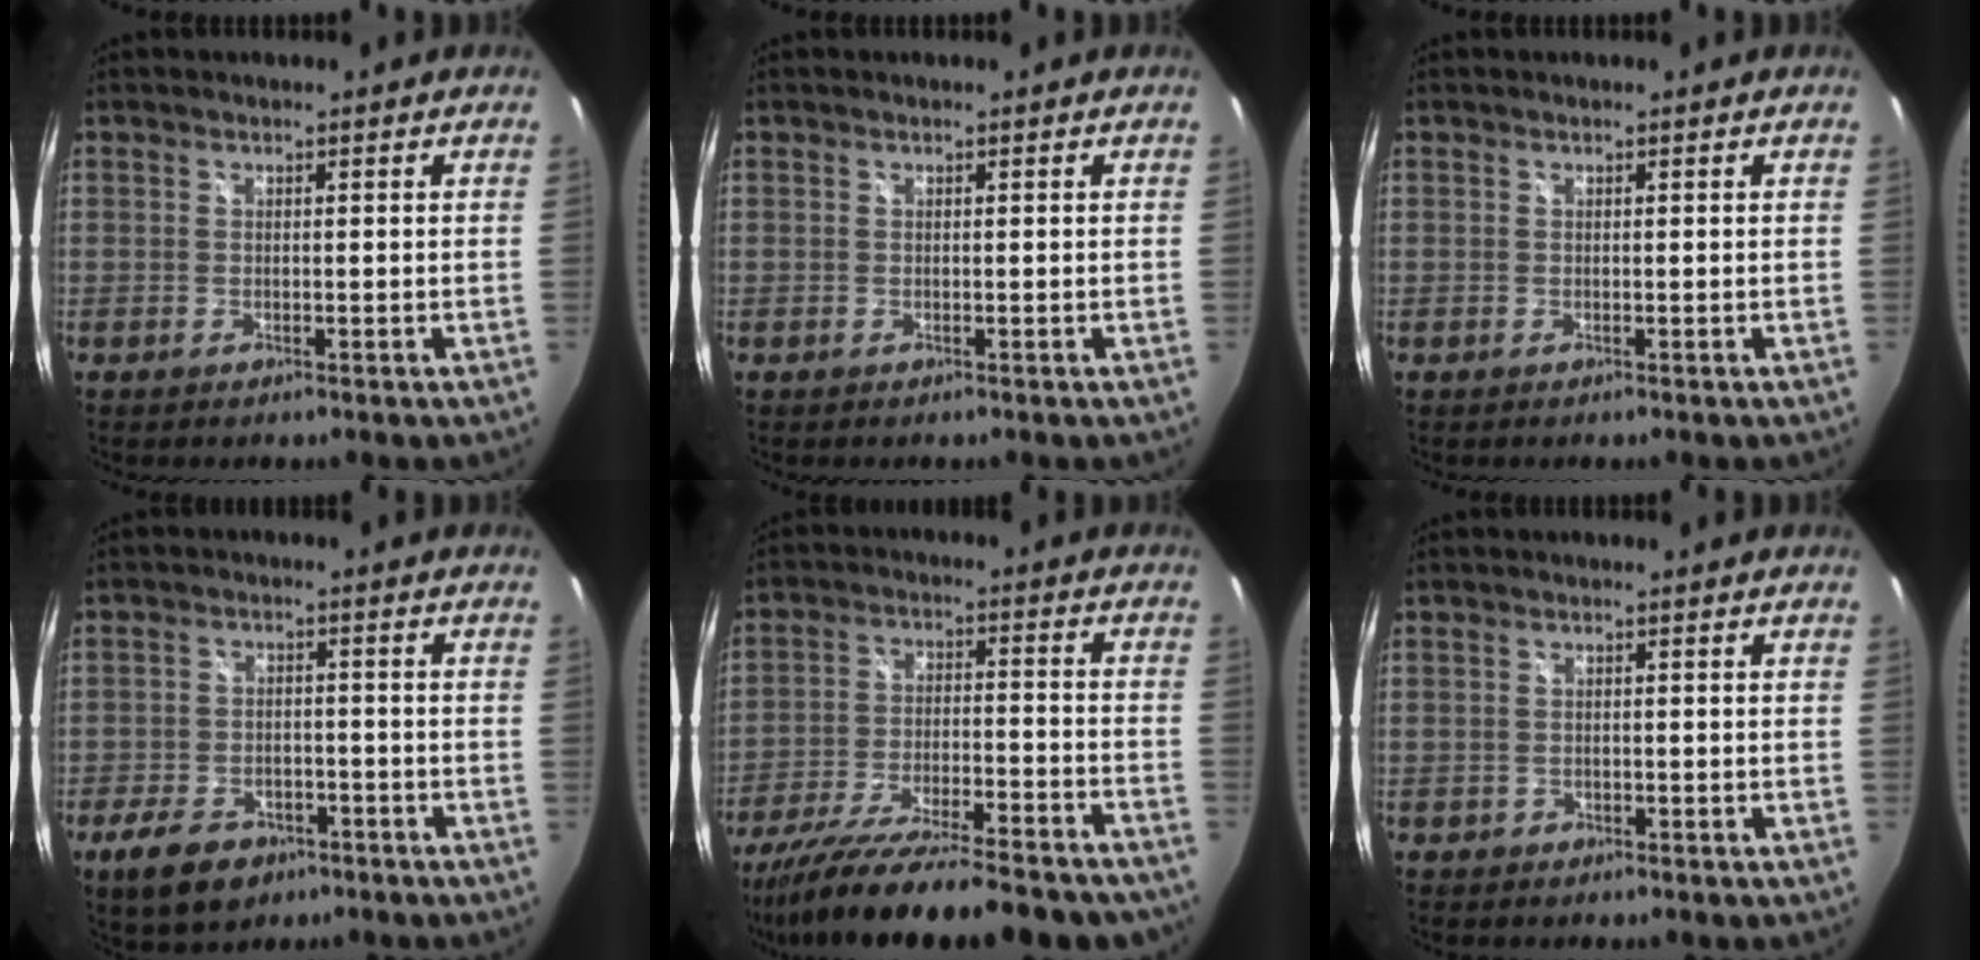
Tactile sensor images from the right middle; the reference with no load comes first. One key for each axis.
{"total": 0.0}
{"total": 0.0}
{"total": 10.4, "fx": -6.5, "fy": 6.2, "fz": 5.3, "tx": -0.133, "ty": -0.008, "tz": -0.101}
{"total": 26.5, "fx": -22.4, "fy": 5.2, "fz": 13.1, "tx": -0.232, "ty": -0.062, "tz": -0.327}
{"total": 1.4, "fx": -0.9, "fy": 1.1, "fz": 0.3, "tx": -0.010, "ty": -0.002, "tz": -0.013}